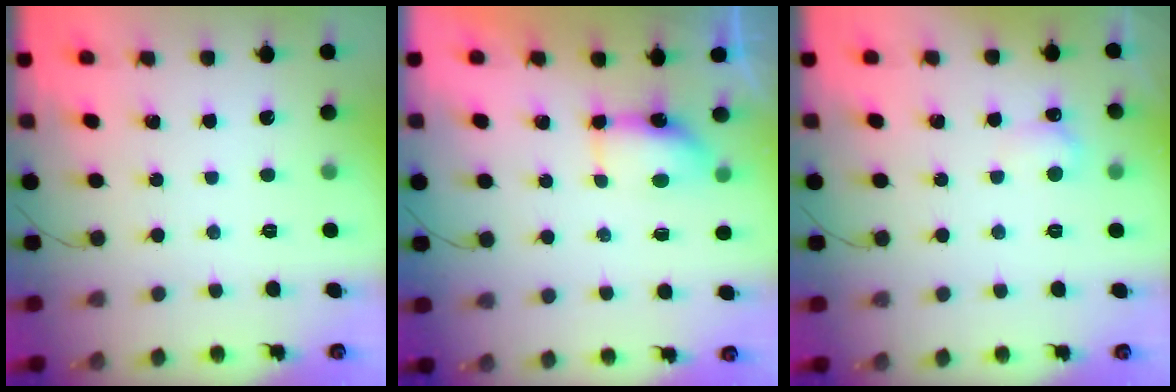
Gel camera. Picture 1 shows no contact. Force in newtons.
{"total": 5.5, "press": 5.5, "slide": 0.4}
{"total": 3.9, "press": 3.7, "slide": 1.0}